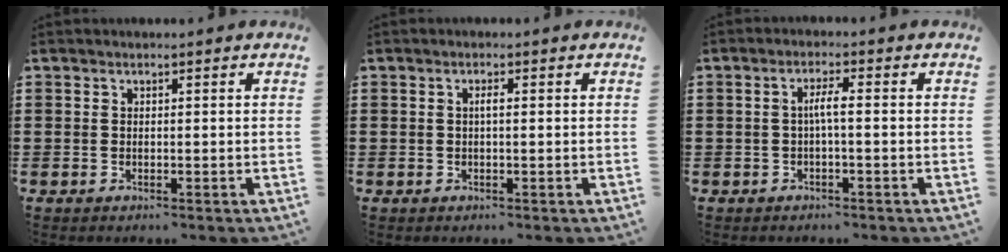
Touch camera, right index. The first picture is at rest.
{"total": 1.1, "force": [0.0, 0.2, 1.1], "torque": [-0.021, -0.001, -0.001]}
{"total": 2.7, "force": [-0.4, 0.2, 2.6], "torque": [-0.051, 0.001, -0.010]}